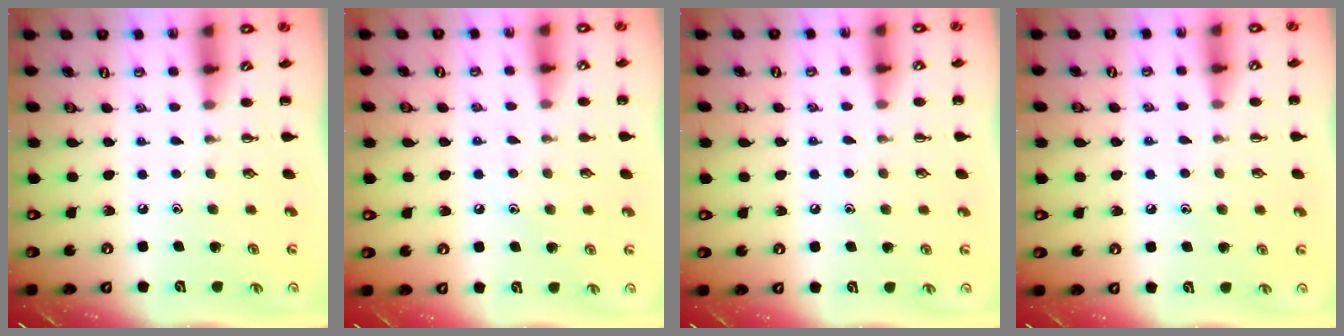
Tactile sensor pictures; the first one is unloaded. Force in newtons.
{"total": 7.3, "press": 7.1, "slide": 1.8}
{"total": 5.6, "press": 5.4, "slide": 1.6}
{"total": 6.5, "press": 6.4, "slide": 1.2}